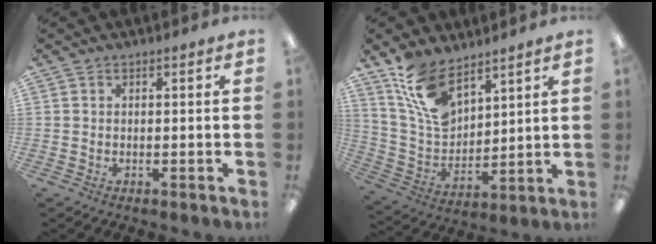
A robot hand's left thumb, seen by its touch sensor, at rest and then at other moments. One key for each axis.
{"total": 14.0, "fx": 9.2, "fy": 7.4, "fz": 7.5, "tx": -0.162, "ty": -0.037, "tz": 0.178}